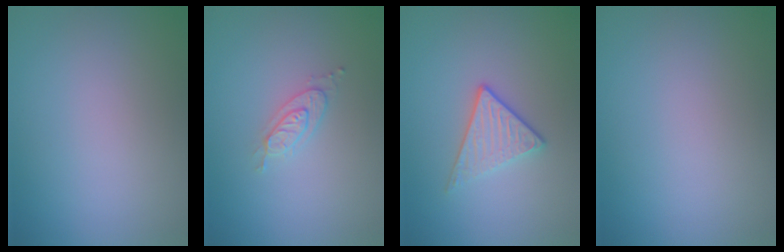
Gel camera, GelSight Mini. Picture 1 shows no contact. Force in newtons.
{"total": 2.2, "press": 2.2, "slide": 0.3}
{"total": 2.9, "press": 2.6, "slide": 1.4}
{"total": 0.0}